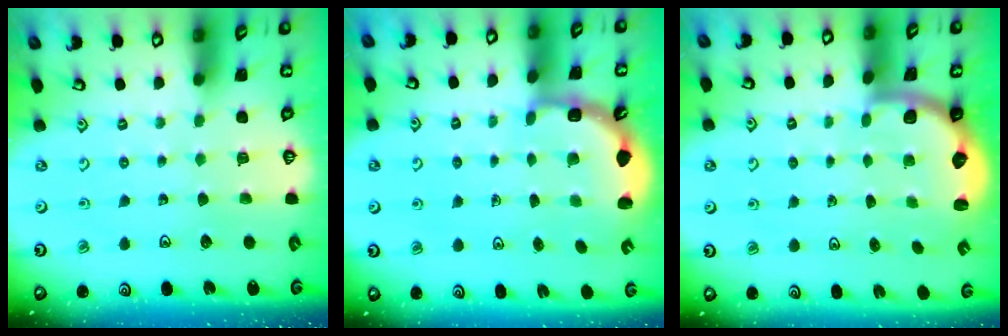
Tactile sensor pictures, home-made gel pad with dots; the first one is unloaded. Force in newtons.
{"total": 3.2, "press": 2.7, "slide": 1.7}
{"total": 2.1, "press": 1.9, "slide": 1.0}